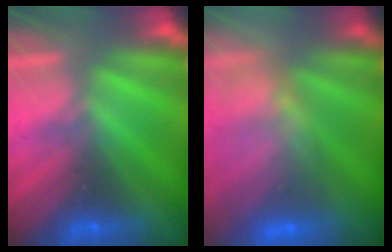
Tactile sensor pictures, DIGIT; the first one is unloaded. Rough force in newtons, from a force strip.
{"total": 5.9}